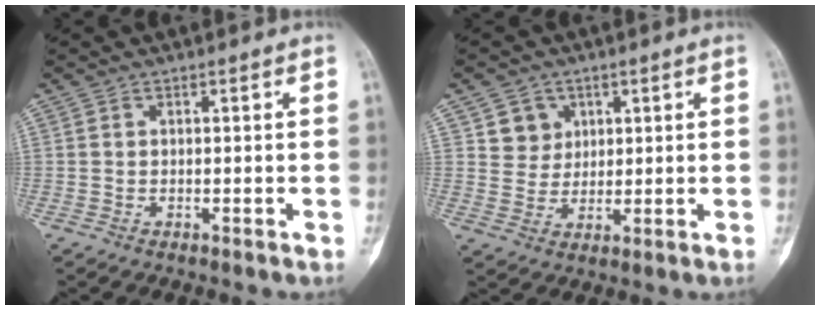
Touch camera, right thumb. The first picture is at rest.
{"total": 5.1, "force": [2.3, 4.5, 0.7], "torque": [0.013, -0.011, 0.042]}